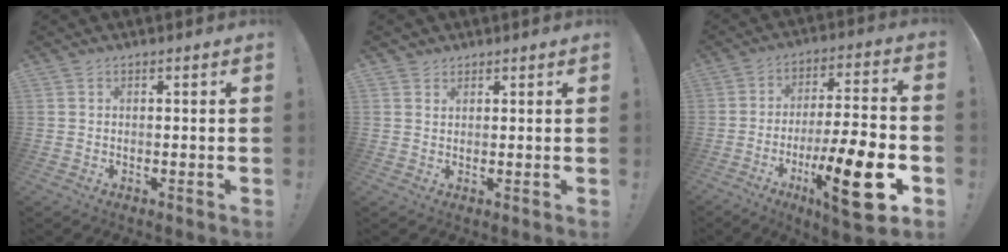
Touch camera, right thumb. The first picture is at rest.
{"total": 2.0, "force": [1.5, 1.3, 0.3], "torque": [-0.005, -0.007, 0.028]}
{"total": 20.1, "force": [-8.1, 4.4, 17.9], "torque": [-0.267, 0.034, -0.120]}